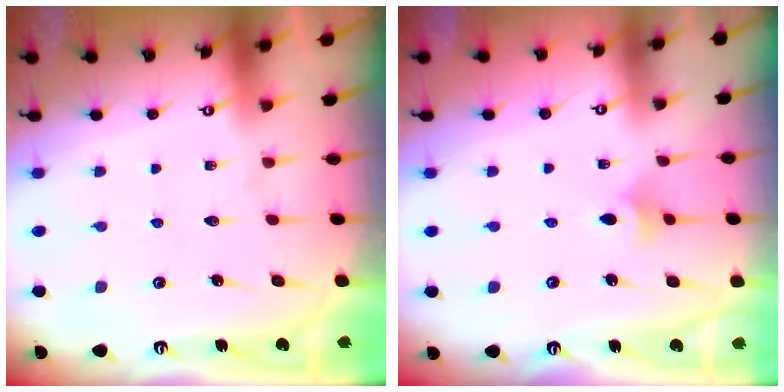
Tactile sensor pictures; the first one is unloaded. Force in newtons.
{"total": 3.5, "press": 3.4, "slide": 0.9}